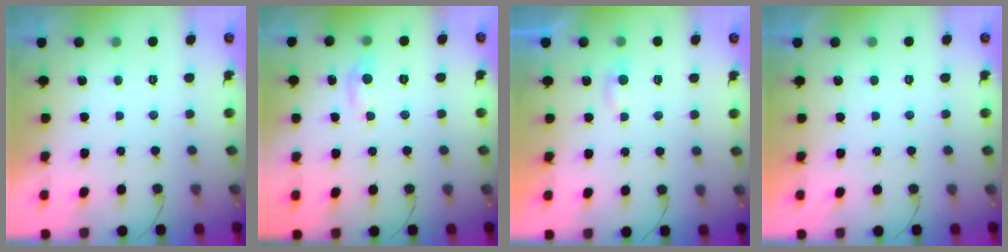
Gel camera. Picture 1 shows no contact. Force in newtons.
{"total": 5.0, "press": 4.9, "slide": 0.8}
{"total": 2.8, "press": 2.8, "slide": 0.2}
{"total": 0.0}